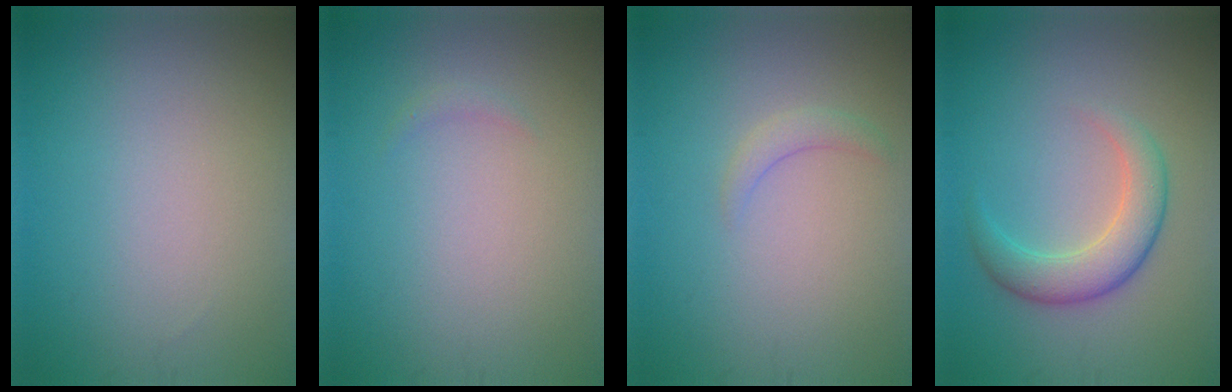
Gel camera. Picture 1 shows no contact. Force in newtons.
{"total": 0.5, "press": 0.5, "slide": 0.1}
{"total": 1.2, "press": 1.2, "slide": 0.2}
{"total": 4.0, "press": 4.0, "slide": 0.1}